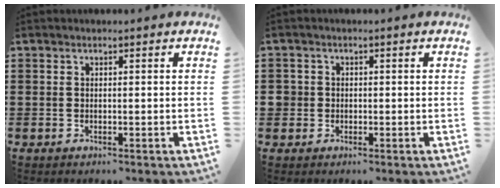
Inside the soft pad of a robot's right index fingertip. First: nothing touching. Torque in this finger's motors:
{"motor_torque": [0.13, 0.93, 0.12, -0.01]}